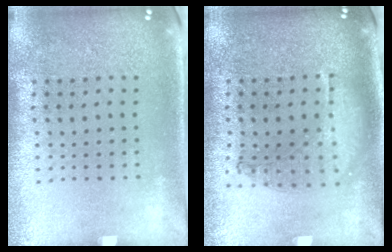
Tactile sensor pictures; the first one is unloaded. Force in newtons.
{"total": 0.9, "press": 0.9, "slide": 0.2}